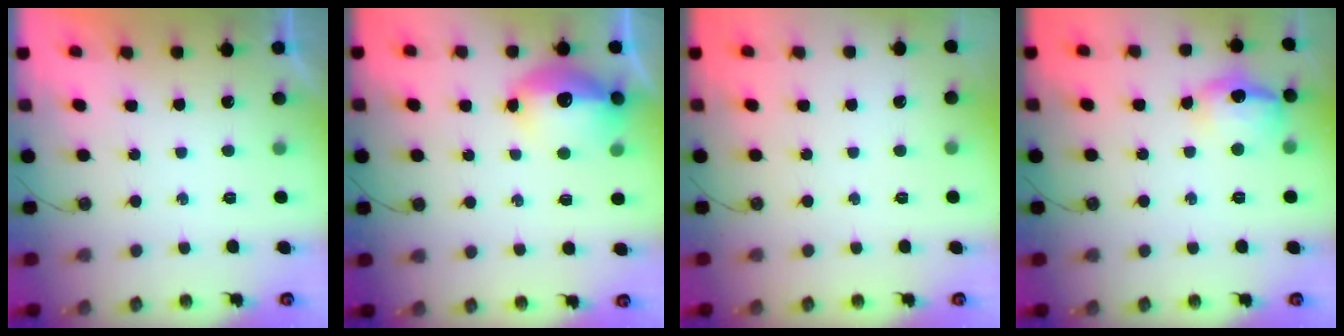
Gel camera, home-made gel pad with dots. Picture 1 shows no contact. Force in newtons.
{"total": 14.5, "press": 14.4, "slide": 1.1}
{"total": 0.0}
{"total": 13.1, "press": 13.1, "slide": 0.9}